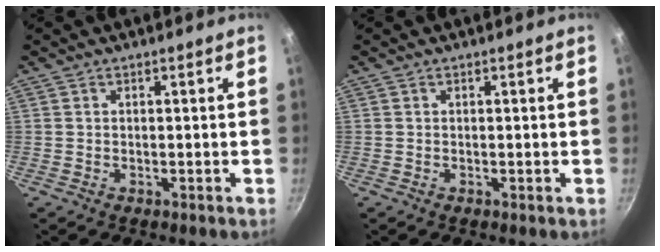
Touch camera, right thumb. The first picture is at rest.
{"total": 0.0}